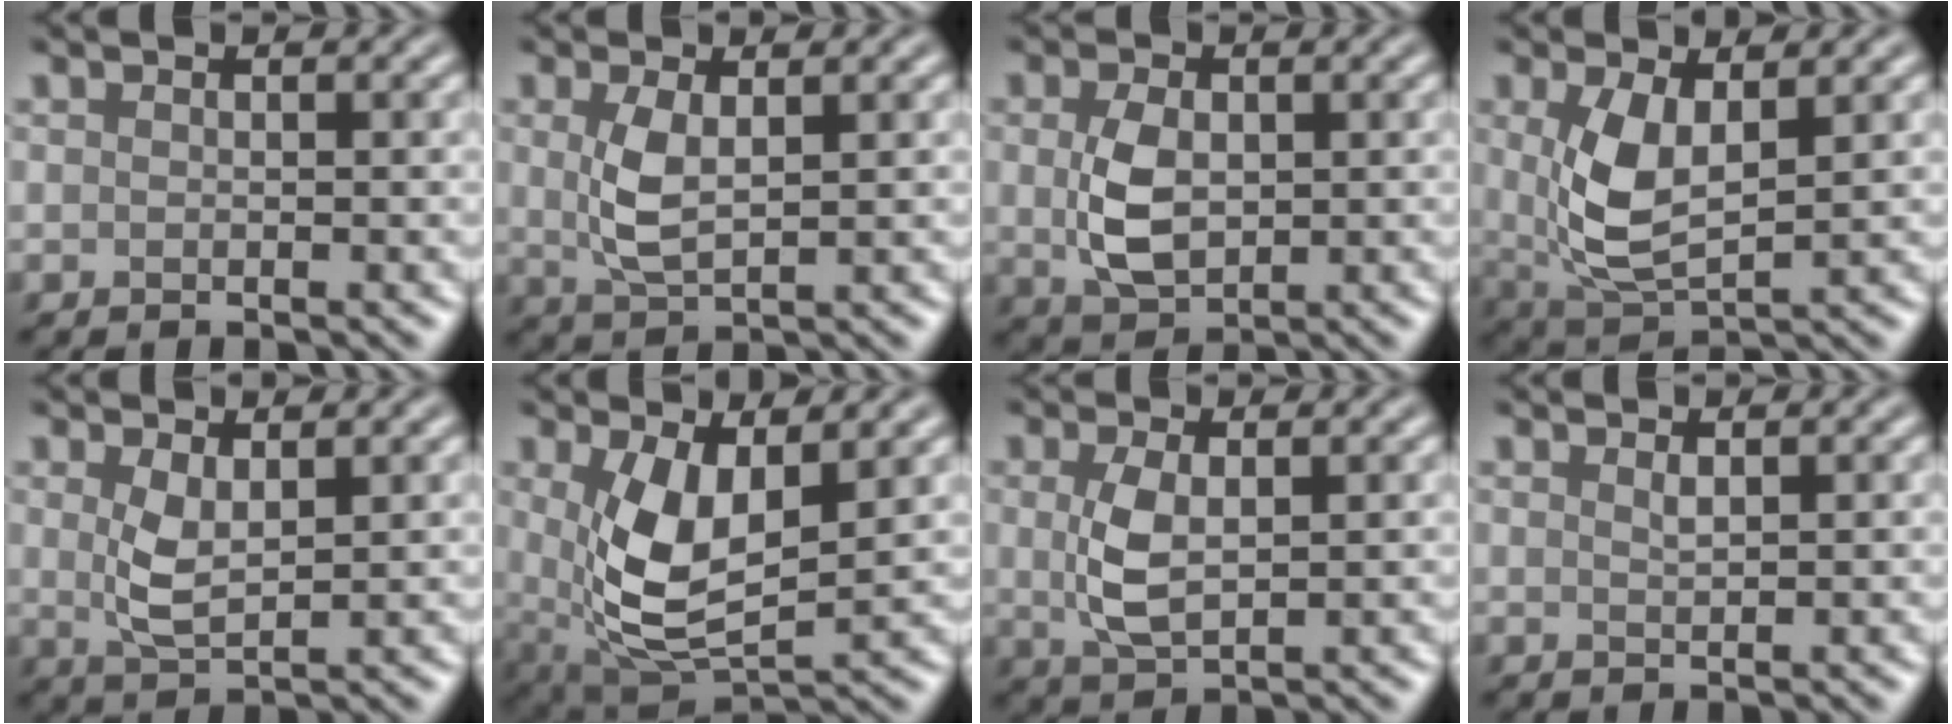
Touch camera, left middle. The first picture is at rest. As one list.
[{"total": 3.3, "force": [0.7, 1.4, 2.8], "torque": [-0.068, -0.003, 0.018]}, {"total": 4.5, "force": [0.2, 3.0, 3.4], "torque": [-0.080, 0.000, 0.009]}, {"total": 5.4, "force": [1.1, 2.6, 4.6], "torque": [-0.108, -0.007, 0.030]}, {"total": 2.8, "force": [0.9, 1.2, 2.4], "torque": [-0.057, -0.004, 0.022]}, {"total": 7.3, "force": [1.3, 3.5, 6.3], "torque": [-0.138, -0.016, 0.028]}, {"total": 3.6, "force": [0.5, 1.8, 3.1], "torque": [-0.074, -0.001, 0.012]}, {"total": 0.7, "force": [0.5, 0.1, 0.4], "torque": [-0.008, -0.002, 0.010]}]